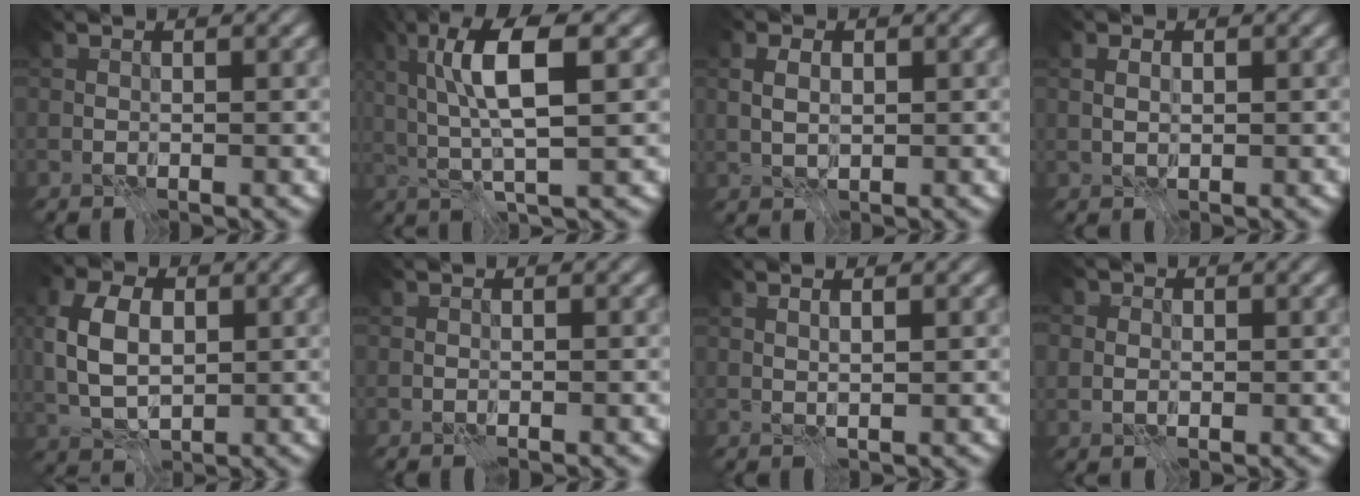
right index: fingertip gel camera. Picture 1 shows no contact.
{"total": 6.7, "force": [1.6, 1.8, 6.3], "torque": [-0.117, 0.006, 0.029]}
{"total": 1.7, "force": [0.5, 1.3, 1.0], "torque": [-0.019, -0.001, 0.011]}
{"total": 0.9, "force": [0.3, 0.8, 0.4], "torque": [-0.006, -0.003, 0.010]}
{"total": 5.9, "force": [0.8, 4.1, 4.2], "torque": [-0.097, 0.006, 0.012]}
{"total": 0.6, "force": [-0.4, -0.2, -0.4], "torque": [0.012, -0.002, -0.006]}
{"total": 1.4, "force": [1.1, 0.3, 0.8], "torque": [0.003, -0.003, 0.002]}
{"total": 1.5, "force": [0.1, 1.4, 0.6], "torque": [-0.009, -0.002, 0.000]}